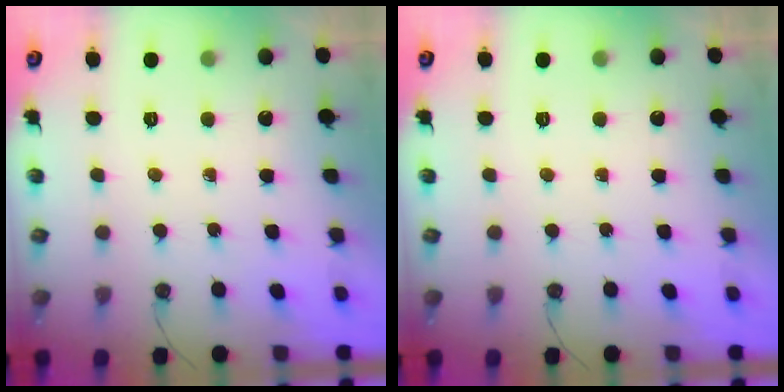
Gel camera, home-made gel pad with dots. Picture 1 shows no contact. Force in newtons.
{"total": 0.0}